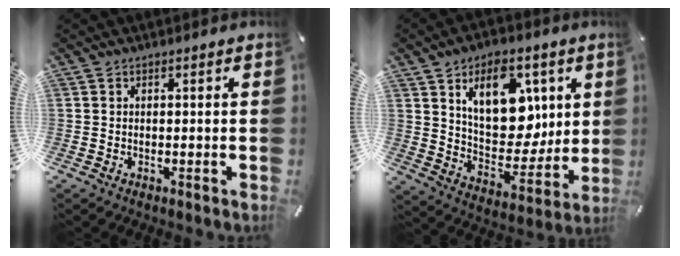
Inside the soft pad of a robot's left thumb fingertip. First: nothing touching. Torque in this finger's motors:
{"motor_torque": [2.47, 2.53, 1.47, -1.30, 0.14]}